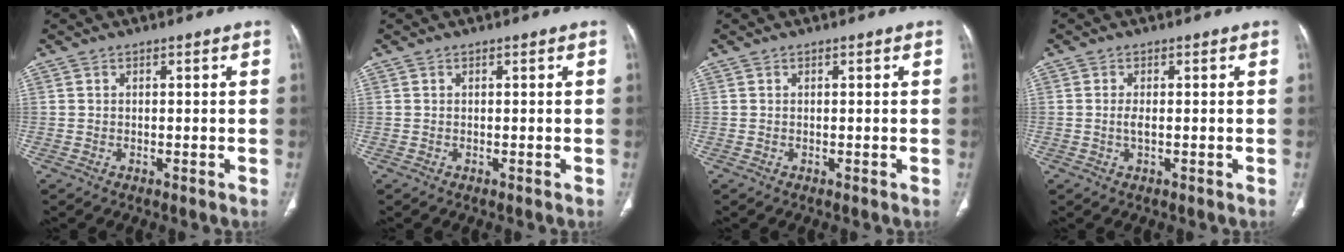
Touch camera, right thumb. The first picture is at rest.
{"total": 0.0}
{"total": 0.0}
{"total": 1.4, "force": [-0.1, 0.5, 1.3], "torque": [-0.030, -0.002, -0.002]}